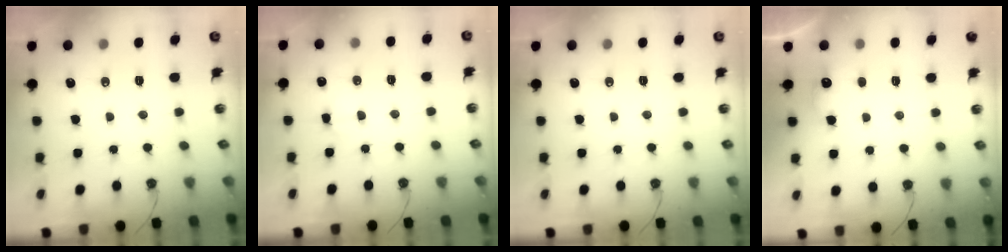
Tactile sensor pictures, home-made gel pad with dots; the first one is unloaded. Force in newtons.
{"total": 3.3, "press": 3.2, "slide": 1.0}
{"total": 0.0}
{"total": 6.0, "press": 5.9, "slide": 1.1}